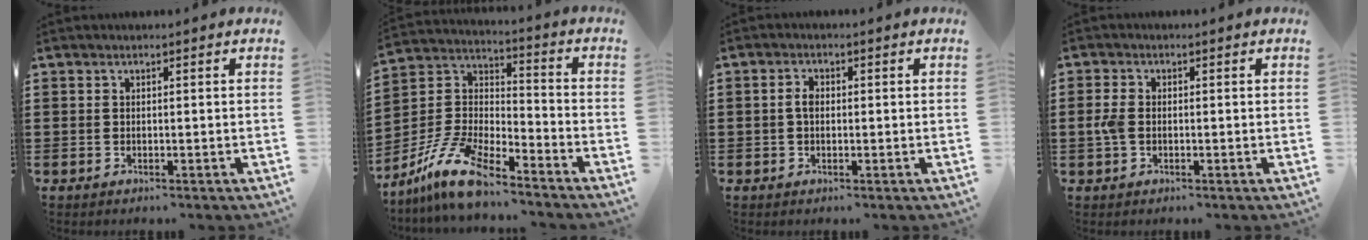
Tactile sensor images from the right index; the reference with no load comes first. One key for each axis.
{"total": 11.1, "fx": -9.2, "fy": 2.3, "fz": 5.7, "tx": -0.144, "ty": 0.012, "tz": -0.190}
{"total": 2.1, "fx": 0.0, "fy": 1.2, "fz": 1.7, "tx": -0.034, "ty": 0.006, "tz": -0.002}
{"total": 2.4, "fx": -0.2, "fy": 1.5, "fz": 1.8, "tx": -0.051, "ty": 0.000, "tz": -0.010}